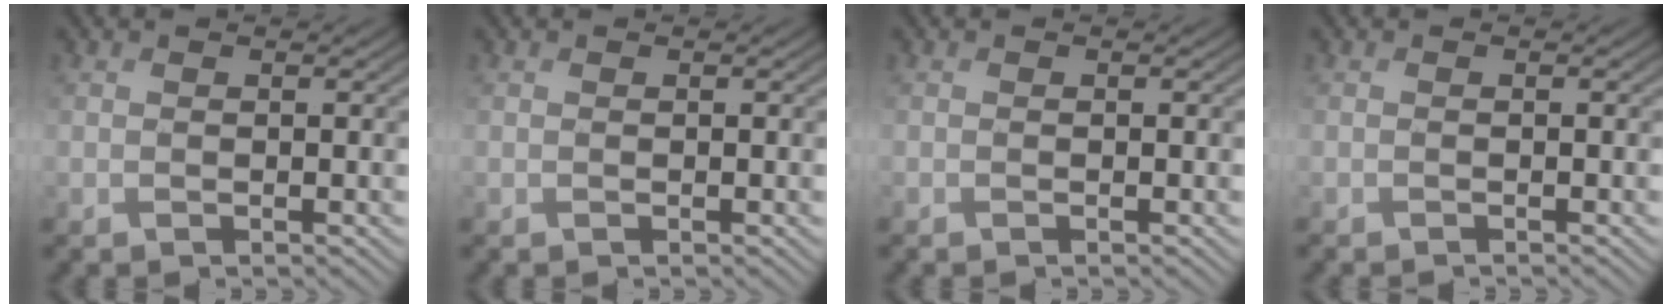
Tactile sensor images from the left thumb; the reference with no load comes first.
{"total": 0.0}
{"total": 0.0}
{"total": 0.0}